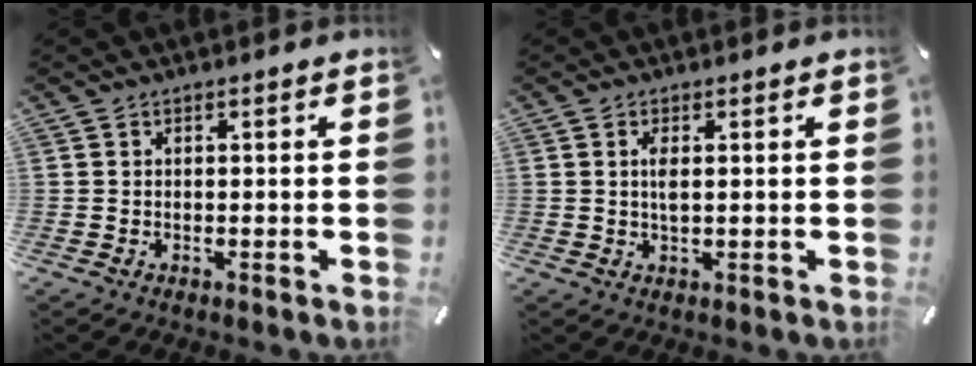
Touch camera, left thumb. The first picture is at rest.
{"total": 2.5, "force": [0.4, 0.8, 2.4], "torque": [-0.048, 0.003, 0.004]}